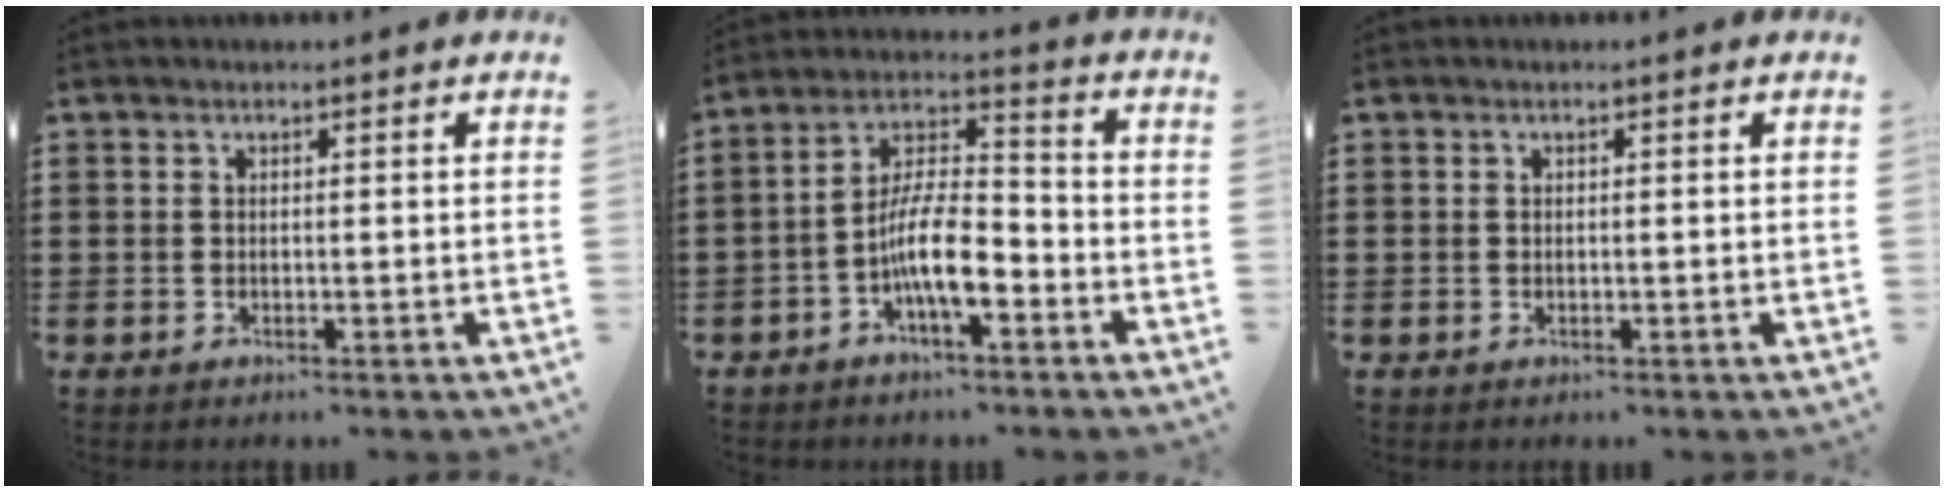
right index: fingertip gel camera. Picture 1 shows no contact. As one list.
[{"total": 9.1, "force": [-3.8, 3.0, 7.7], "torque": [-0.154, 0.005, -0.072]}, {"total": 0.0}]